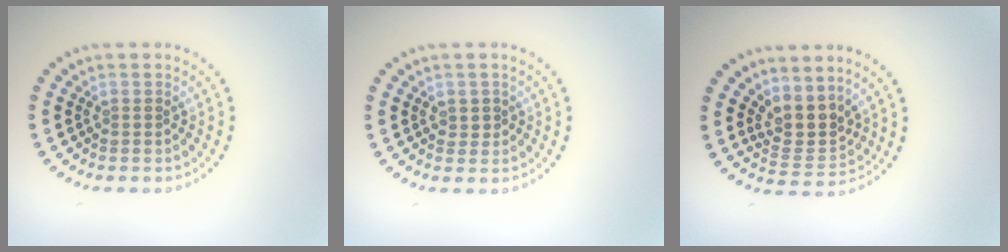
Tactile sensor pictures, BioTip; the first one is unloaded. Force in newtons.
{"total": 0.8, "press": 0.8, "slide": 0.2}
{"total": 3.2, "press": 2.5, "slide": 2.0}